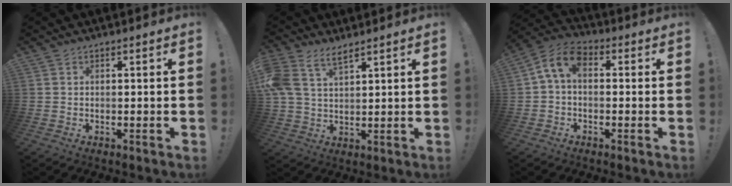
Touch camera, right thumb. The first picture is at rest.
{"total": 8.1, "force": [5.4, 3.8, 4.6], "torque": [-0.108, -0.014, 0.108]}
{"total": 7.9, "force": [1.3, 4.8, 6.2], "torque": [-0.128, 0.006, 0.029]}